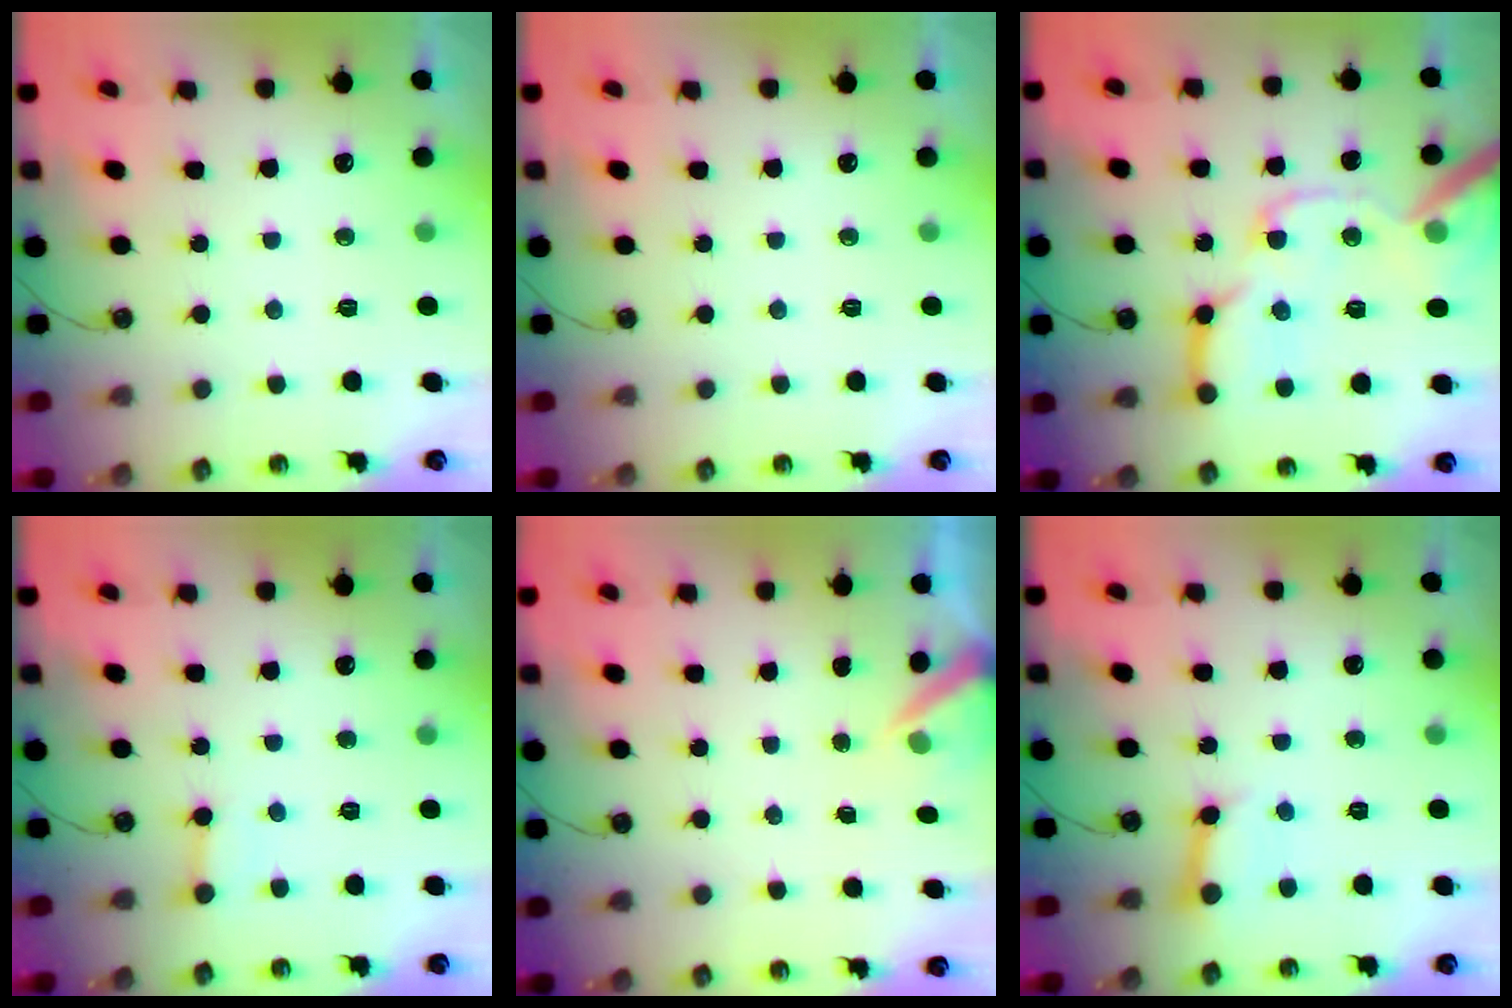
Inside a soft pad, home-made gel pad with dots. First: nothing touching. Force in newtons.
{"total": 0.0}
{"total": 22.4, "press": 22.2, "slide": 2.8}
{"total": 2.4, "press": 2.4, "slide": 0.4}
{"total": 3.7, "press": 3.7, "slide": 0.3}
{"total": 6.9, "press": 6.8, "slide": 1.0}